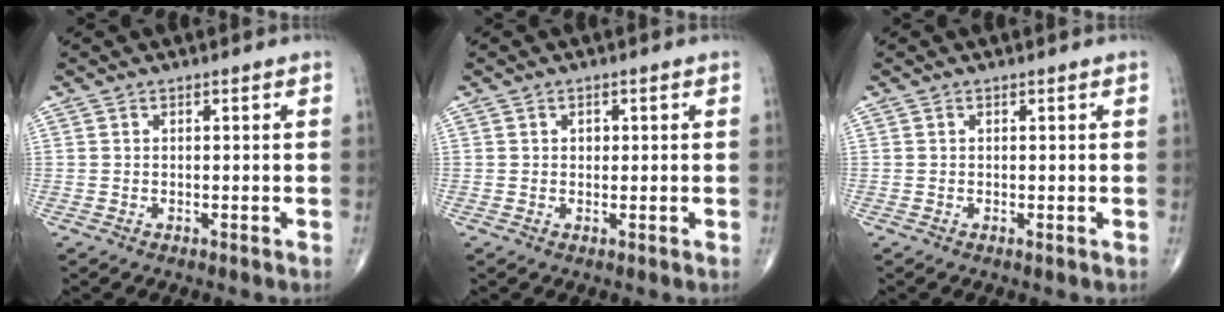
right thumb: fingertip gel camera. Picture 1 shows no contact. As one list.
[{"total": 1.2, "force": [0.3, 1.0, 0.7], "torque": [-0.004, 0.001, 0.004]}, {"total": 0.0}]